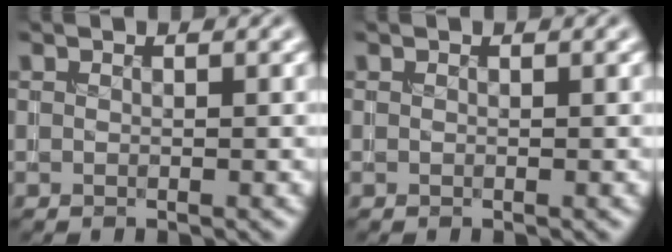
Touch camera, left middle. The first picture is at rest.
{"total": 0.0}